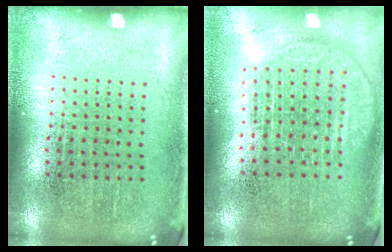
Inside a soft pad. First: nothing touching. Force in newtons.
{"total": 1.8, "press": 1.5, "slide": 0.9}